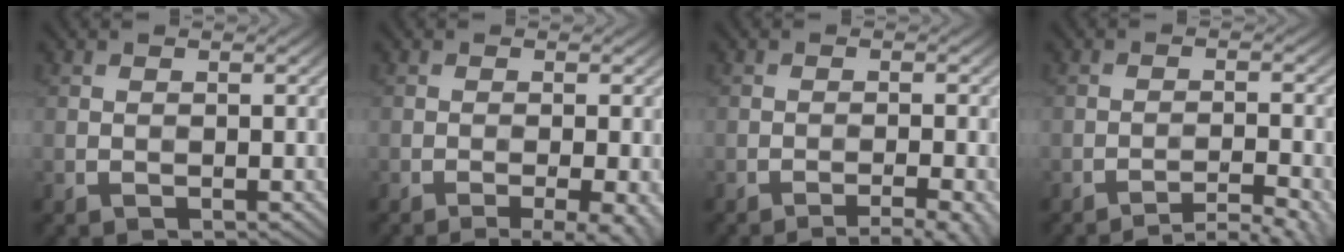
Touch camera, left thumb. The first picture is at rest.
{"total": 4.9, "force": [-2.4, 1.1, 4.2], "torque": [-0.052, -0.002, -0.034]}
{"total": 5.1, "force": [-3.5, 1.0, 3.5], "torque": [-0.048, 0.009, -0.053]}
{"total": 5.9, "force": [-4.8, 1.0, 3.3], "torque": [-0.051, 0.012, -0.068]}